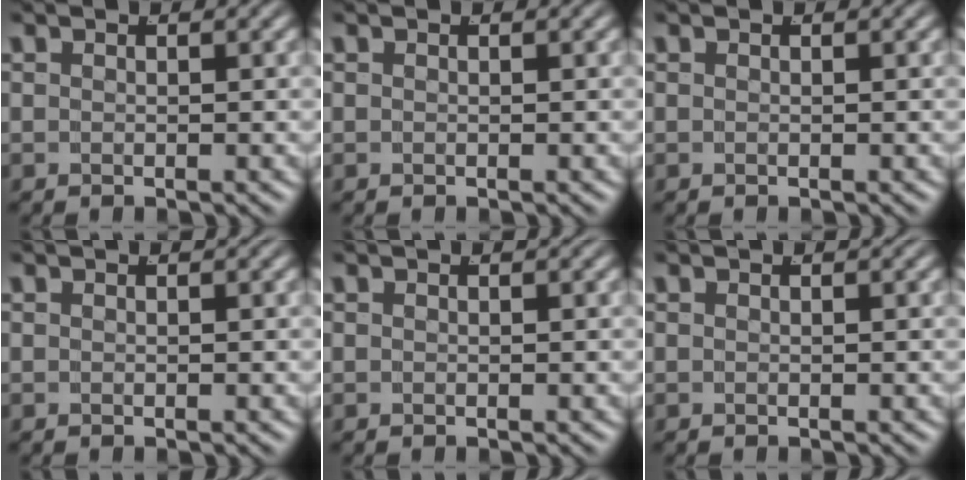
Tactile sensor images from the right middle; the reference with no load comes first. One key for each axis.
{"total": 0.0}
{"total": 0.0}
{"total": 0.0}
{"total": 0.0}
{"total": 0.0}